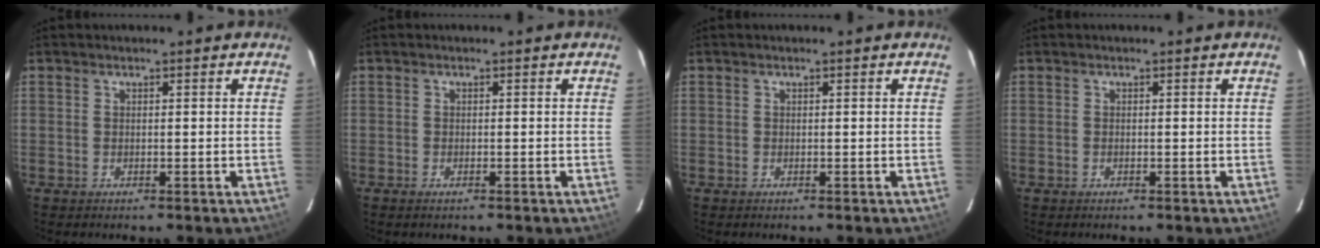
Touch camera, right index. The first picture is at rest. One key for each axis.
{"total": 0.8, "fx": -0.6, "fy": 0.2, "fz": 0.5, "tx": -0.010, "ty": -0.001, "tz": -0.012}
{"total": 0.0}
{"total": 0.0}